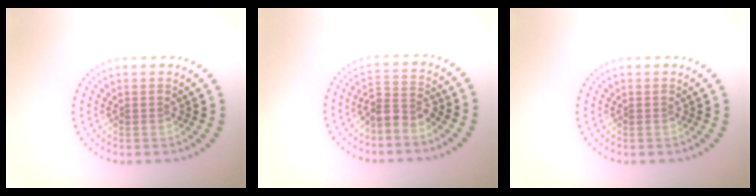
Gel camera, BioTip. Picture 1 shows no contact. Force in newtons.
{"total": 2.7, "press": 2.3, "slide": 1.5}
{"total": 0.0}